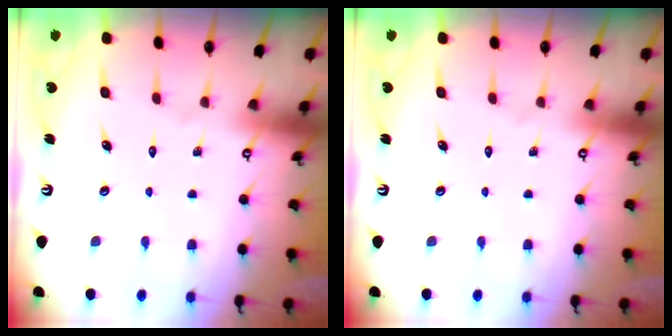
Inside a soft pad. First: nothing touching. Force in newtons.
{"total": 0.0}